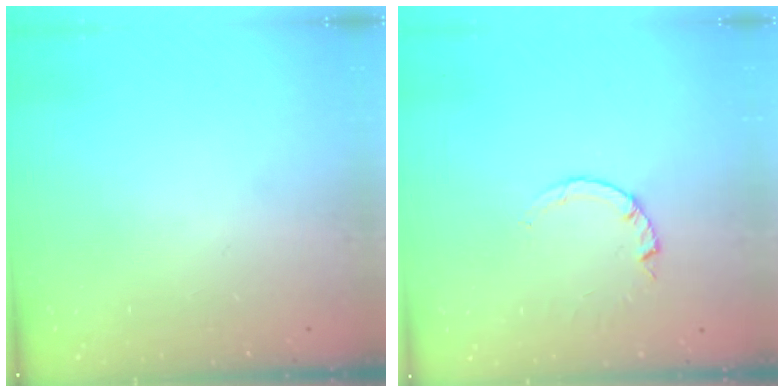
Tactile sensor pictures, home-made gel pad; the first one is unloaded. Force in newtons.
{"total": 0.9, "press": 0.8, "slide": 0.2}